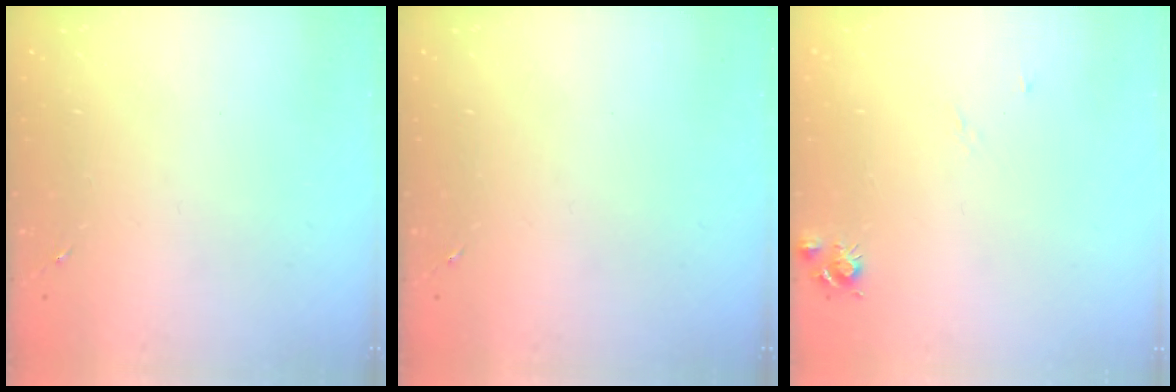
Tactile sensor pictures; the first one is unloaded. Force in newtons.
{"total": 0.0}
{"total": 6.5, "press": 6.5, "slide": 0.8}